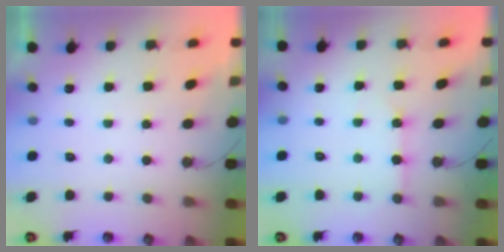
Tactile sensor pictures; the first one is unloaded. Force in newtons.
{"total": 6.7, "press": 6.7, "slide": 0.6}